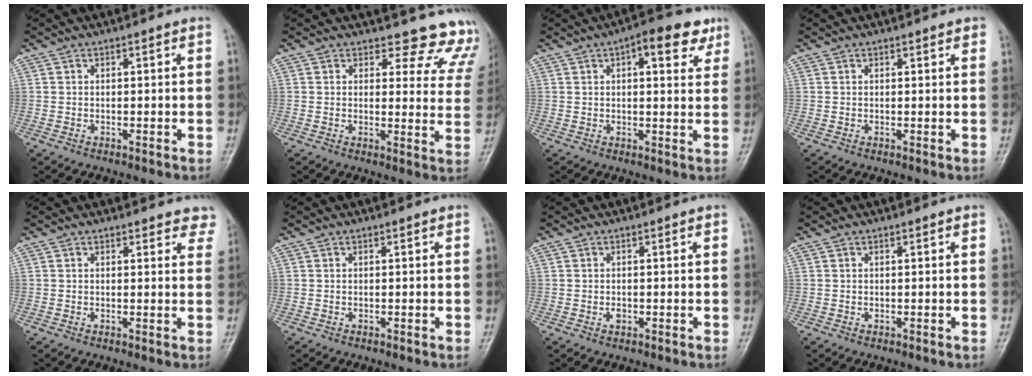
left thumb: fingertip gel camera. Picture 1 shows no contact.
{"total": 13.0, "force": [12.2, 4.6, 0.9], "torque": [0.047, -0.108, 0.102]}
{"total": 8.8, "force": [4.3, 3.7, 6.8], "torque": [-0.065, -0.008, 0.050]}
{"total": 1.2, "force": [0.9, 0.4, 0.6], "torque": [-0.006, -0.001, 0.009]}
{"total": 4.9, "force": [4.4, 1.9, 0.8], "torque": [0.030, -0.020, 0.029]}
{"total": 0.0}
{"total": 1.0, "force": [-0.1, 0.6, 0.7], "torque": [-0.009, -0.001, -0.002]}
{"total": 0.0}